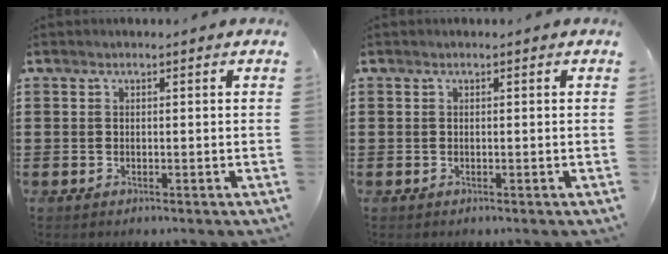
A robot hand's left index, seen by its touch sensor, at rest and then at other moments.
{"total": 0.0}